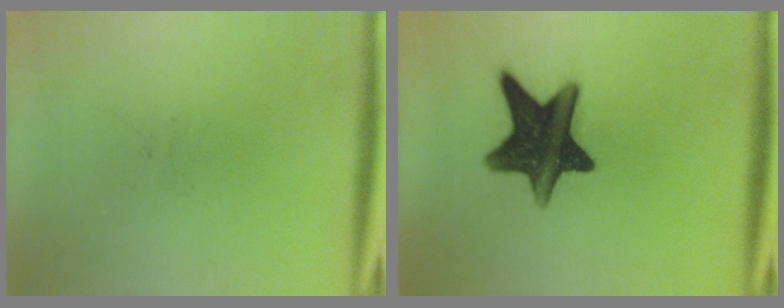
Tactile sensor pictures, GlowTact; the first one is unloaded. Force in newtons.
{"total": 14.4}